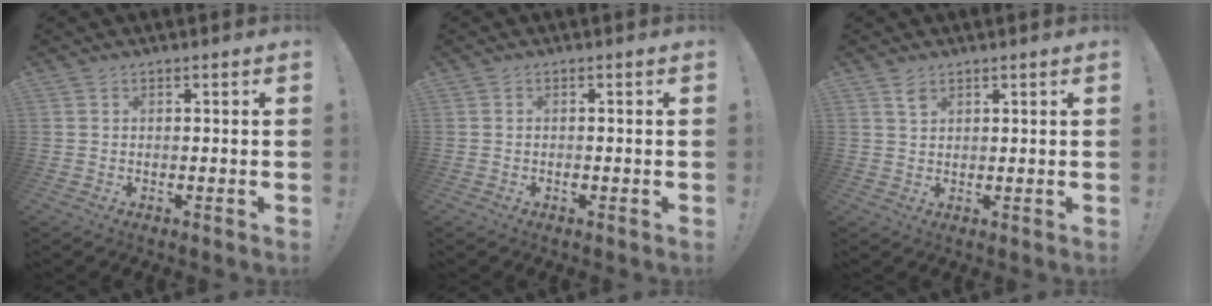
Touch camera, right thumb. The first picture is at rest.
{"total": 0.7, "force": [-0.5, 0.3, 0.4], "torque": [-0.006, 0.000, -0.008]}
{"total": 2.5, "force": [1.7, 1.3, 1.3], "torque": [-0.007, -0.012, 0.029]}